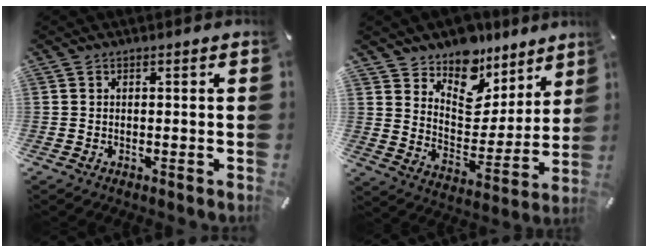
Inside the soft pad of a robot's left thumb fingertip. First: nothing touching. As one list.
[{"total": 11.8, "force": [9.6, 6.9, 1.2], "torque": [-0.017, -0.105, 0.178]}]